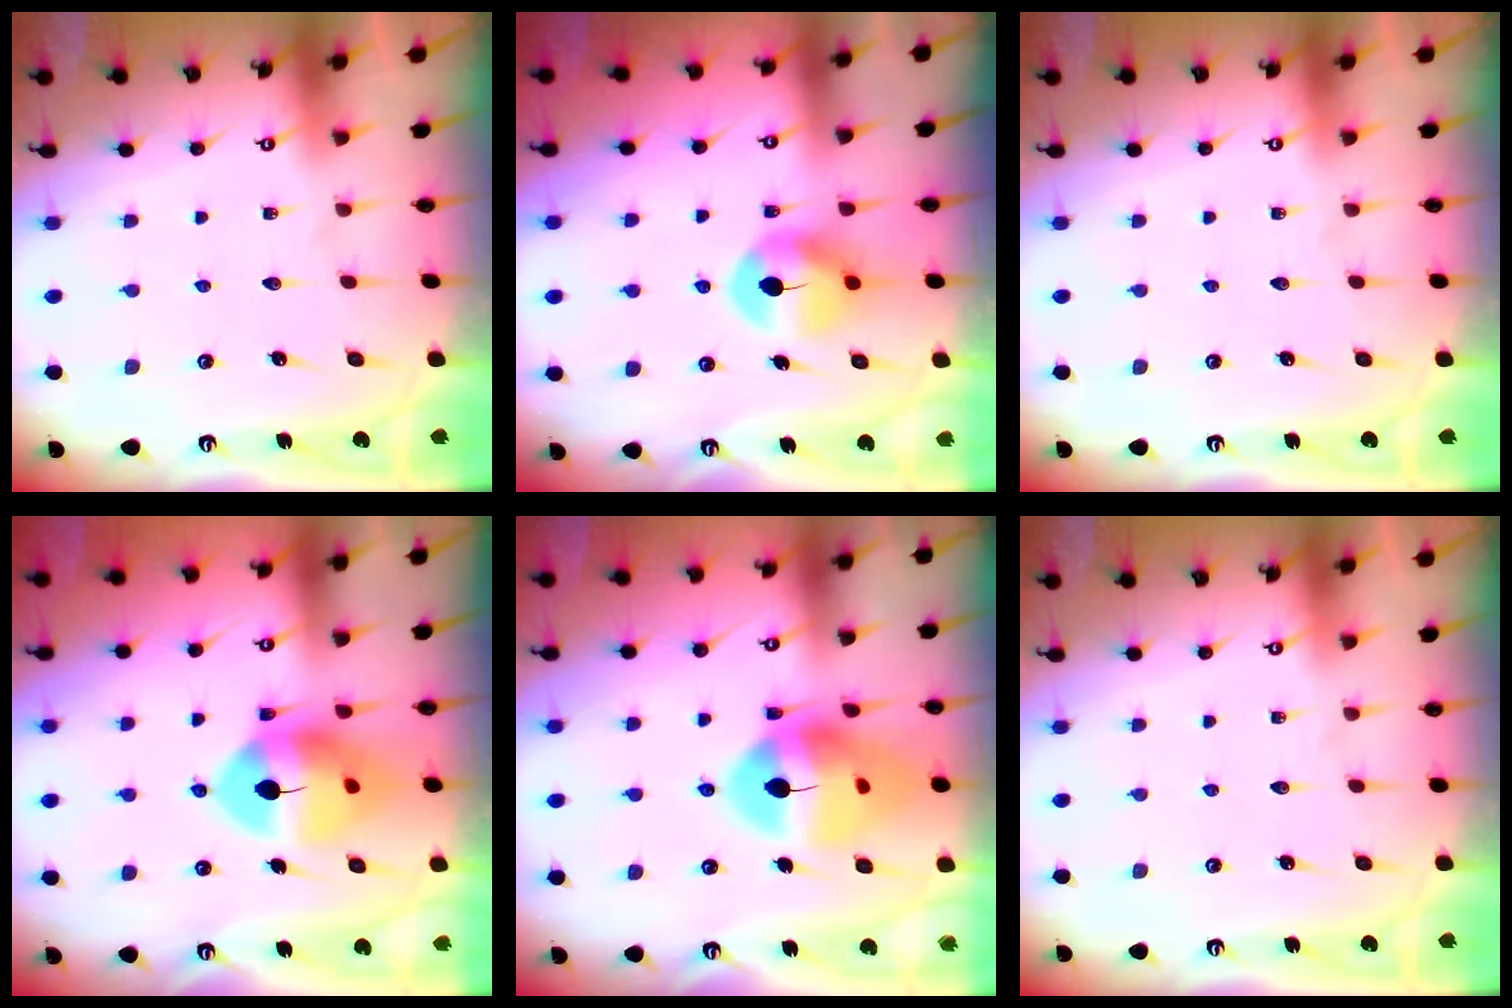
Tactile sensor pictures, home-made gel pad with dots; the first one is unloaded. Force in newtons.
{"total": 8.0, "press": 8.0, "slide": 0.4}
{"total": 0.0}
{"total": 12.1, "press": 11.9, "slide": 1.9}
{"total": 17.7, "press": 17.6, "slide": 1.8}
{"total": 0.0}